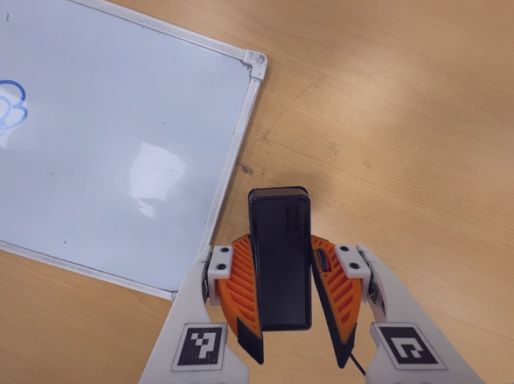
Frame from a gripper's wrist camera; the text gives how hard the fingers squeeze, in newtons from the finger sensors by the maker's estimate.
{"total": 7.6, "left": 7.3, "right": 7.9}